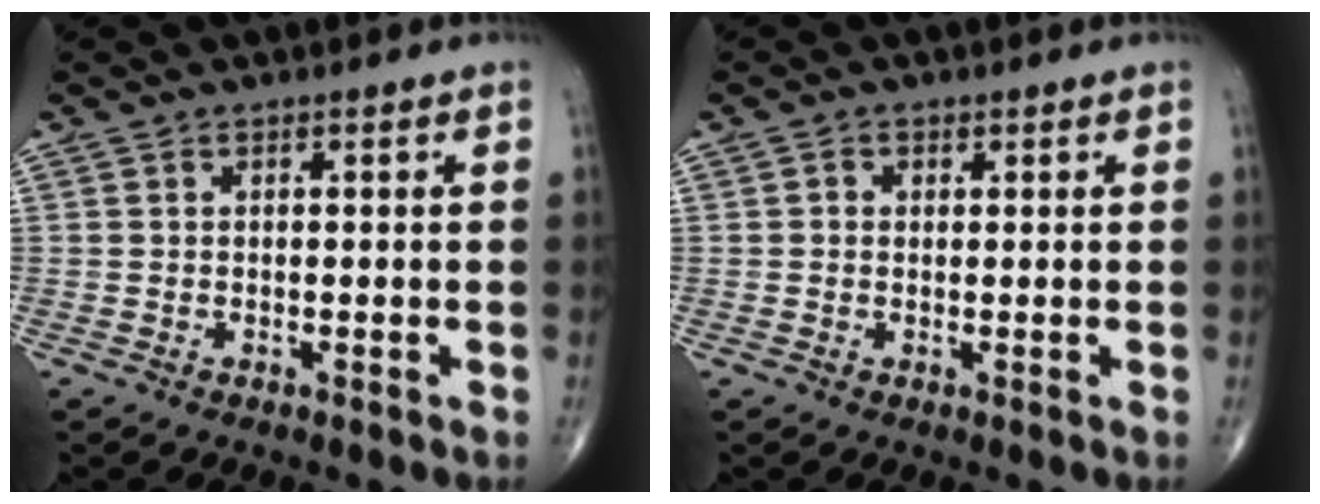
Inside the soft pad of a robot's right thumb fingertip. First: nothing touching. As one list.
[{"total": 1.2, "force": [0.3, 1.1, 0.4], "torque": [-0.003, 0.000, 0.003]}]